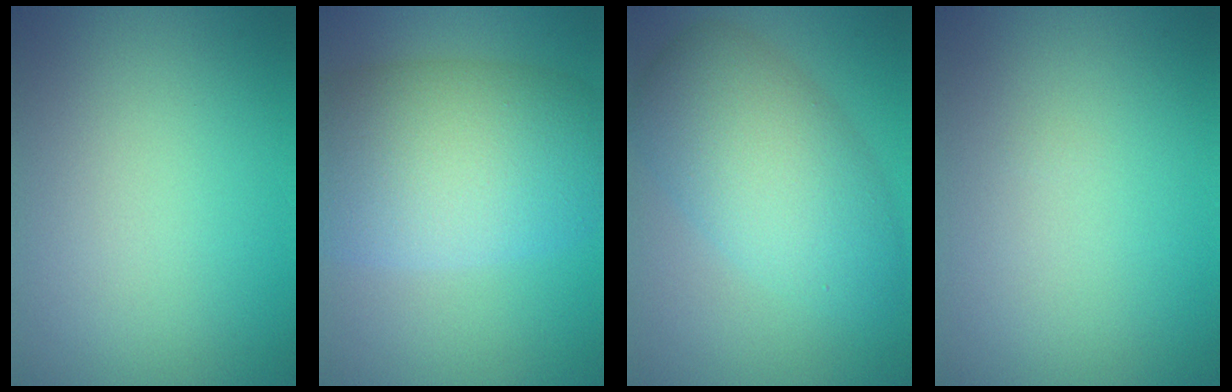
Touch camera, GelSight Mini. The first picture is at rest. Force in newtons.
{"total": 10.6, "press": 10.6, "slide": 0.5}
{"total": 7.2, "press": 7.2, "slide": 0.1}
{"total": 0.0}